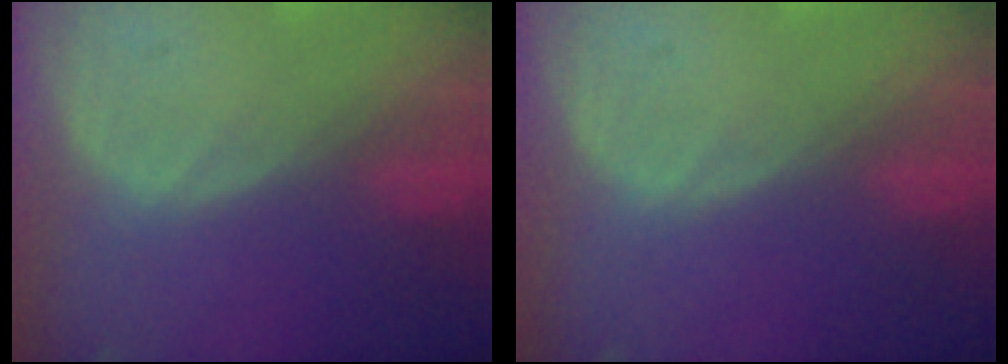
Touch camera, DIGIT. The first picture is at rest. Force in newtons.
{"total": 0.0}